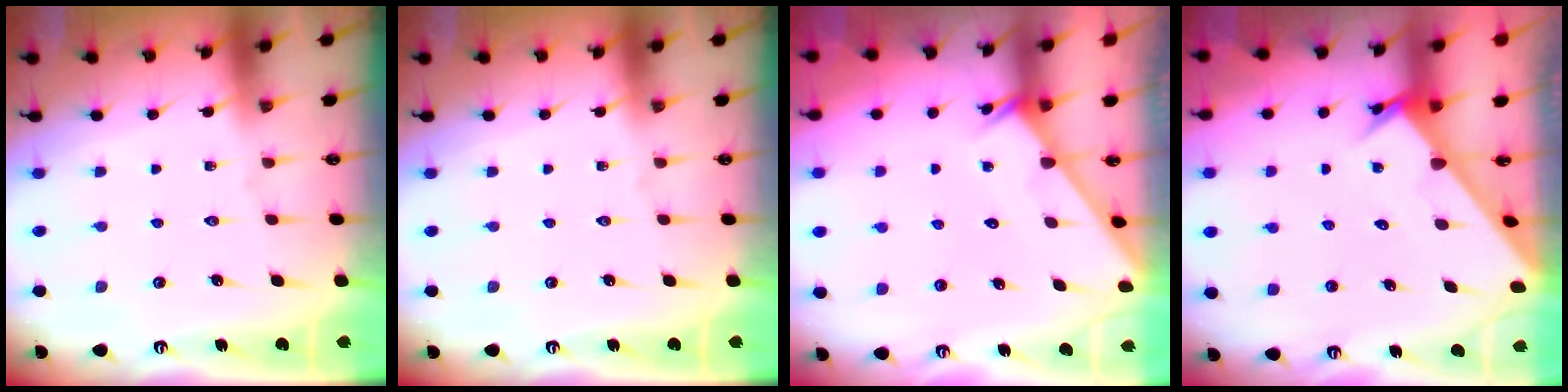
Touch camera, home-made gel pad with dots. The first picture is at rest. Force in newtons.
{"total": 0.0}
{"total": 2.4, "press": 2.4, "slide": 0.1}
{"total": 2.9, "press": 2.9, "slide": 0.1}